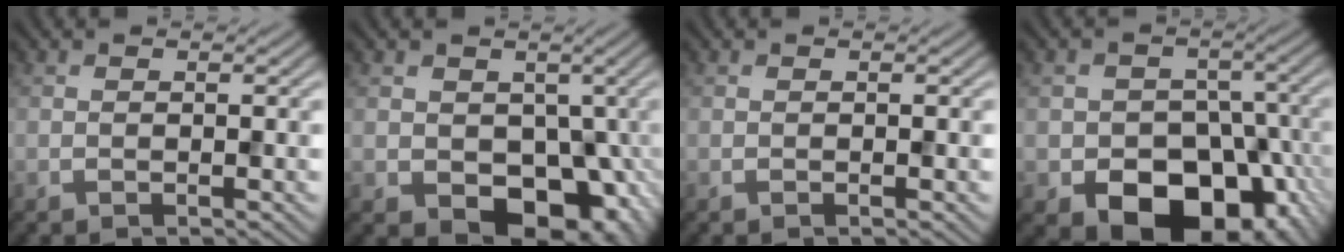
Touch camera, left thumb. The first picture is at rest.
{"total": 9.3, "force": [-1.6, 7.1, 5.8], "torque": [-0.088, -0.035, -0.015]}
{"total": 0.0}
{"total": 14.8, "force": [-7.2, 11.1, 6.6], "torque": [-0.082, -0.041, -0.114]}